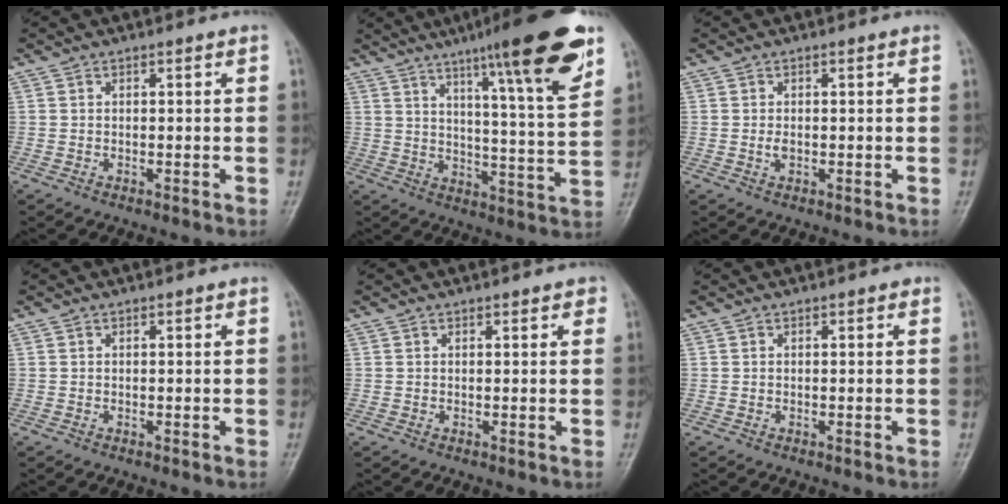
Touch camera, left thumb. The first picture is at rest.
{"total": 19.4, "force": [11.8, 2.1, 15.2], "torque": [-0.201, -0.052, 0.171]}
{"total": 1.4, "force": [0.0, 0.7, 1.2], "torque": [-0.018, -0.001, 0.002]}
{"total": 0.0}
{"total": 1.3, "force": [0.9, 0.7, 0.8], "torque": [-0.001, -0.001, 0.006]}
{"total": 0.0}